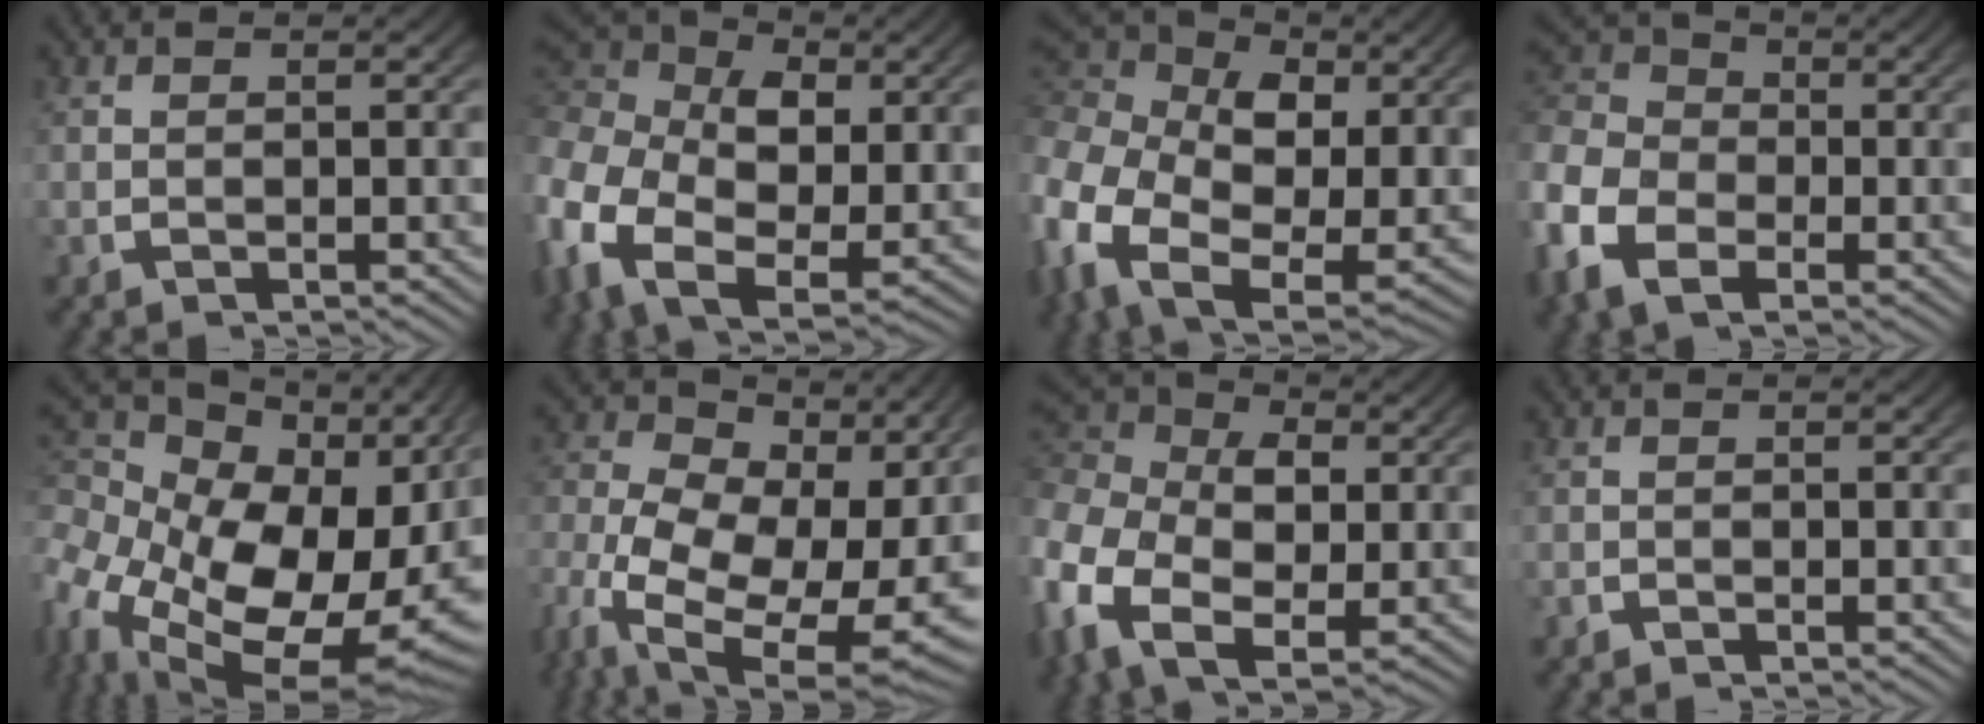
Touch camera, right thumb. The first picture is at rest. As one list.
[{"total": 11.5, "force": [-1.1, 8.2, 8.0], "torque": [-0.198, -0.053, -0.006]}, {"total": 13.4, "force": [-1.3, 9.5, 9.4], "torque": [-0.219, -0.066, -0.005]}, {"total": 8.1, "force": [-1.4, 6.6, 4.6], "torque": [-0.123, -0.024, -0.028]}, {"total": 19.3, "force": [-1.9, 13.0, 14.1], "torque": [-0.285, -0.085, 0.008]}, {"total": 13.8, "force": [-3.2, 8.8, 10.1], "torque": [-0.212, -0.079, -0.022]}, {"total": 10.3, "force": [-0.7, 7.5, 7.1], "torque": [-0.179, -0.043, -0.003]}, {"total": 0.5, "force": [-0.5, 0.1, -0.2], "torque": [-0.001, -0.003, -0.008]}]